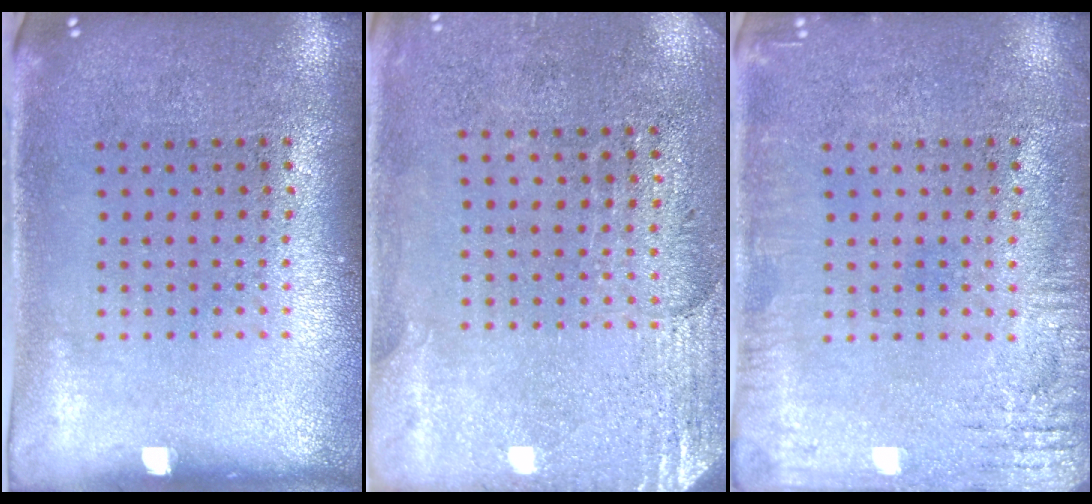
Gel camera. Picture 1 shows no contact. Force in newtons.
{"total": 2.8, "press": 2.4, "slide": 1.4}
{"total": 2.7, "press": 2.7, "slide": 0.2}